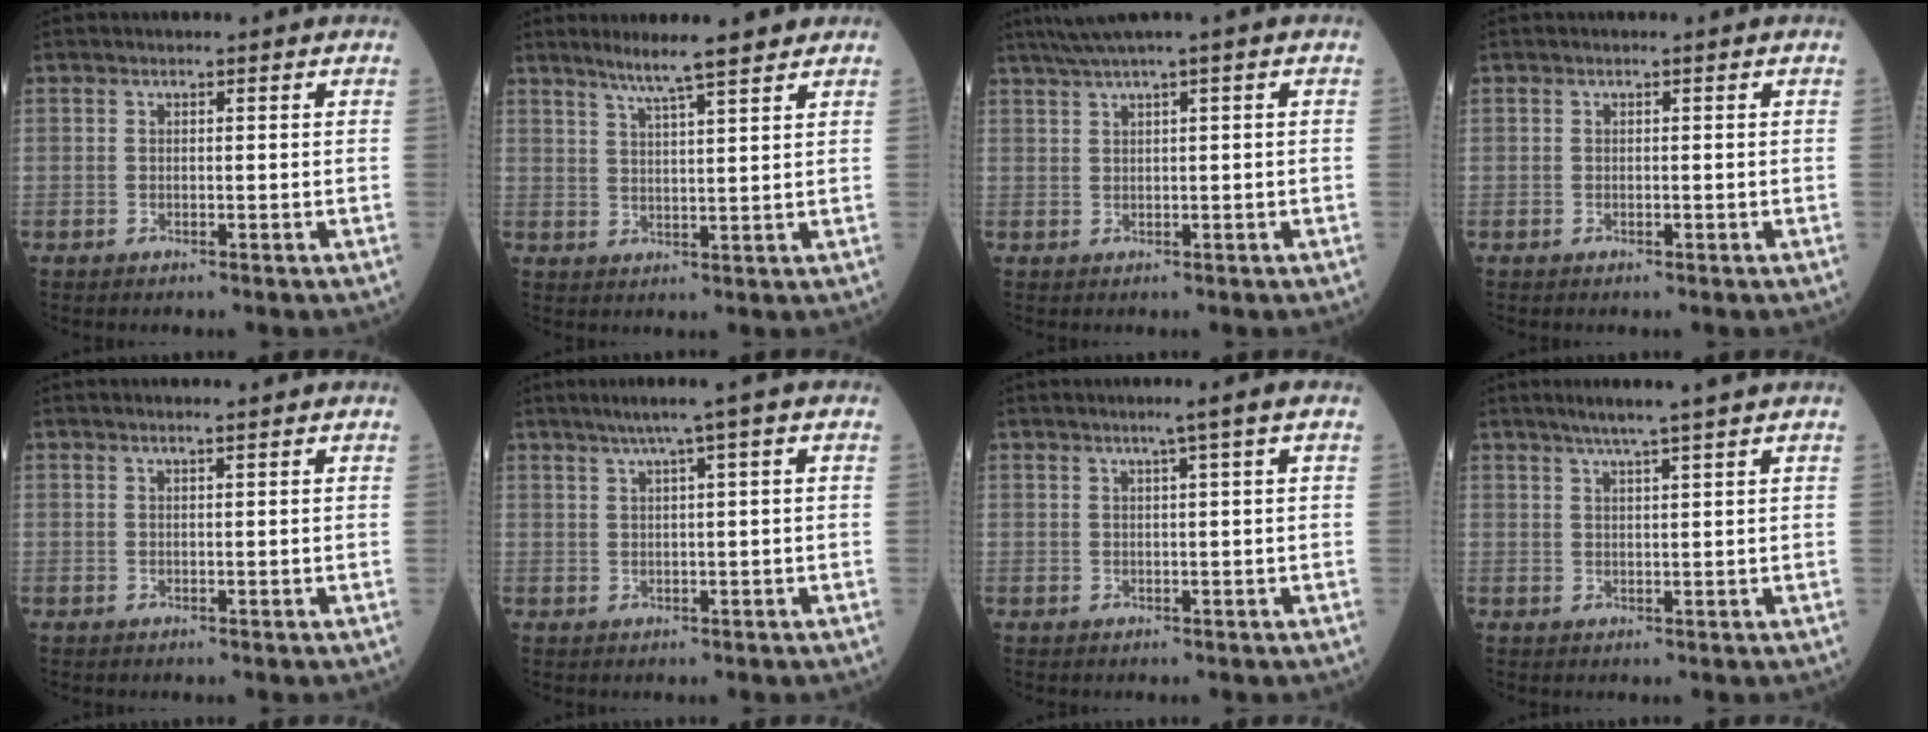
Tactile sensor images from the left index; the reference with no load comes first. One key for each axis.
{"total": 7.6, "fx": 5.9, "fy": -0.1, "fz": 4.7, "tx": -0.076, "ty": 0.010, "tz": 0.096}
{"total": 3.8, "fx": 2.3, "fy": -0.7, "fz": 3.0, "tx": -0.063, "ty": 0.016, "tz": 0.048}
{"total": 0.0}
{"total": 0.6, "fx": 0.4, "fy": -0.2, "fz": 0.4, "tx": -0.017, "ty": -0.006, "tz": 0.015}
{"total": 4.9, "fx": 2.5, "fy": -0.5, "fz": 4.2, "tx": -0.071, "ty": 0.016, "tz": 0.044}
{"total": 2.4, "fx": 1.1, "fy": -0.8, "fz": 2.0, "tx": -0.033, "ty": -0.002, "tz": 0.021}
{"total": 4.5, "fx": 3.3, "fy": -1.1, "fz": 2.8, "tx": -0.046, "ty": 0.004, "tz": 0.059}